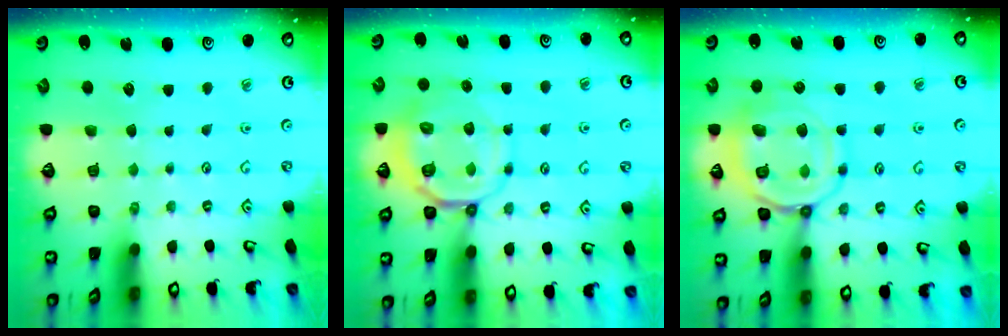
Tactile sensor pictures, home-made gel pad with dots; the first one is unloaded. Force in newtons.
{"total": 9.3, "press": 8.9, "slide": 2.4}
{"total": 13.6, "press": 13.6, "slide": 1.3}